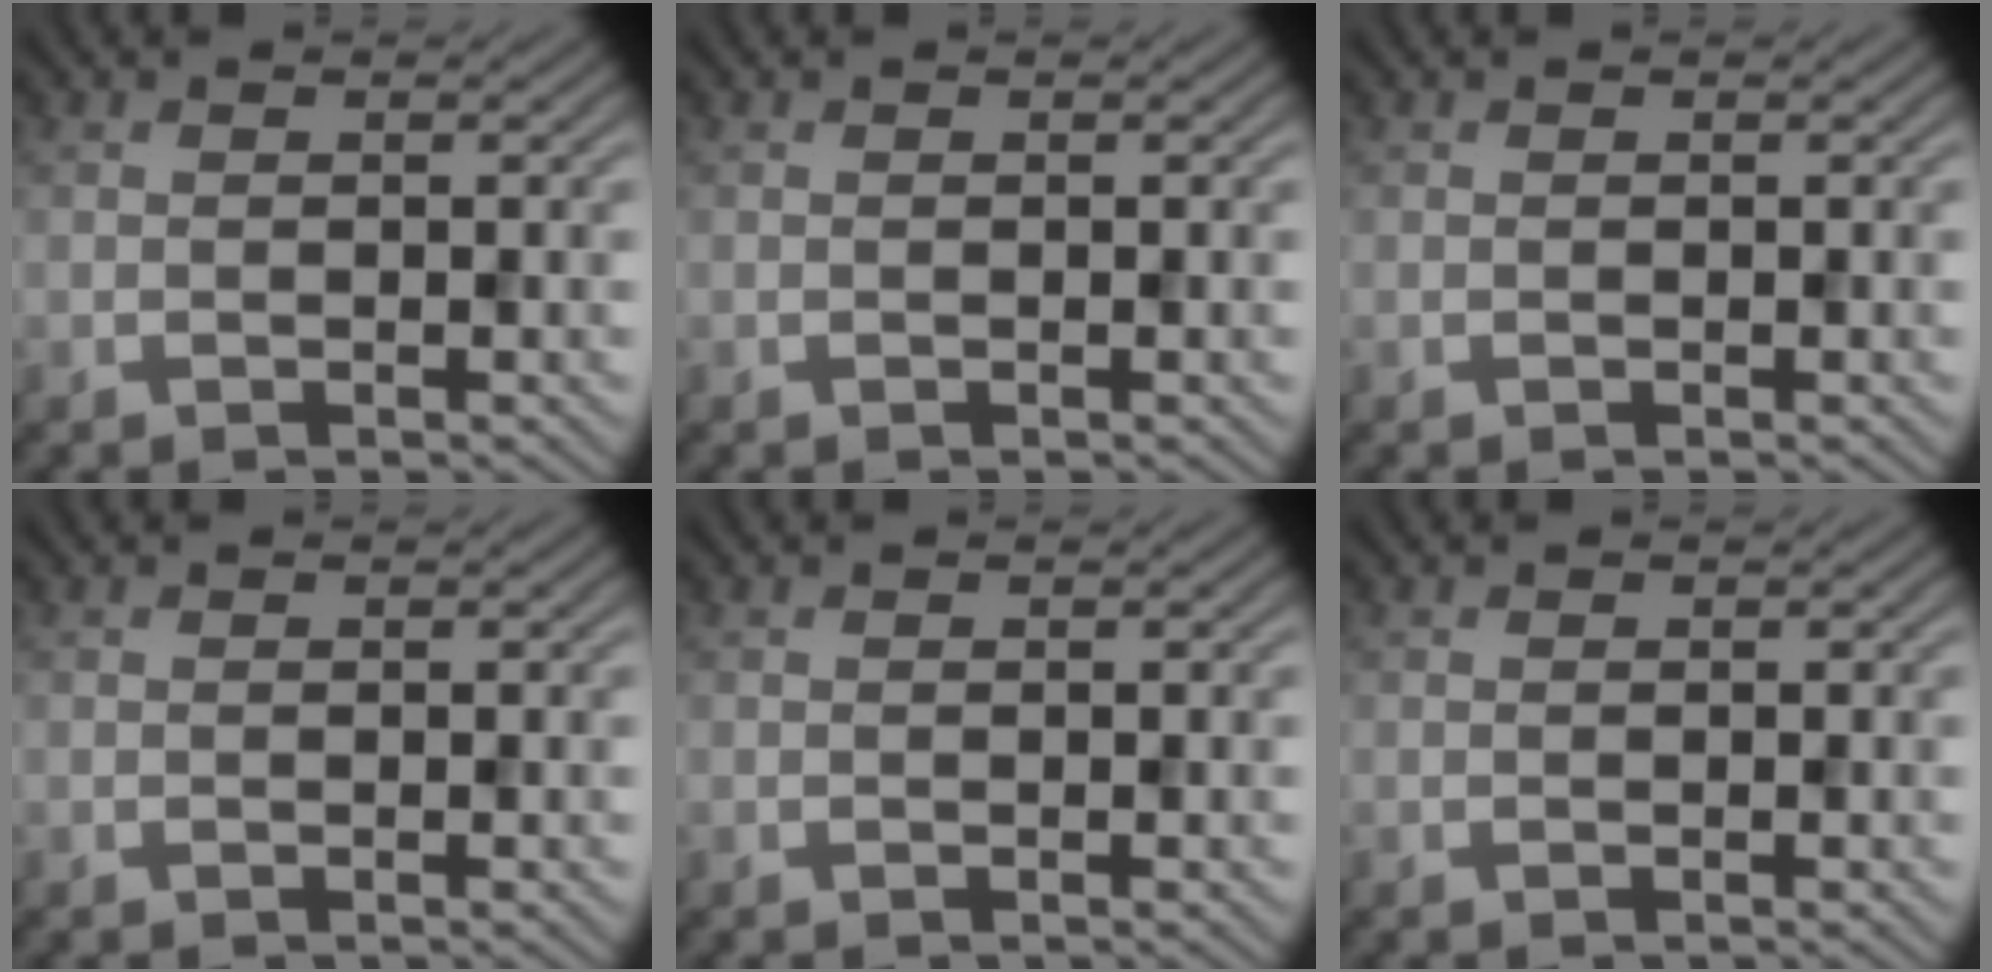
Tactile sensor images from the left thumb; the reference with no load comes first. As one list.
[{"total": 0.0}, {"total": 0.0}, {"total": 0.0}, {"total": 0.0}, {"total": 0.0}]